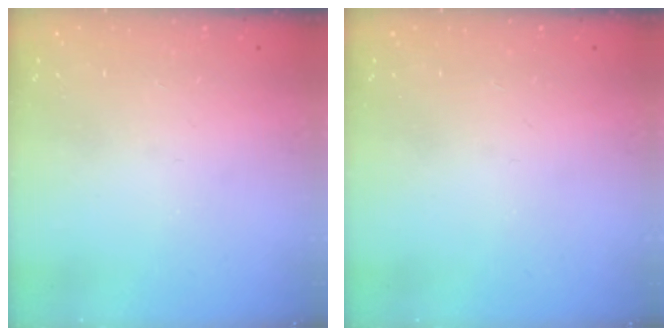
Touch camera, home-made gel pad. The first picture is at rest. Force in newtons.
{"total": 0.0}